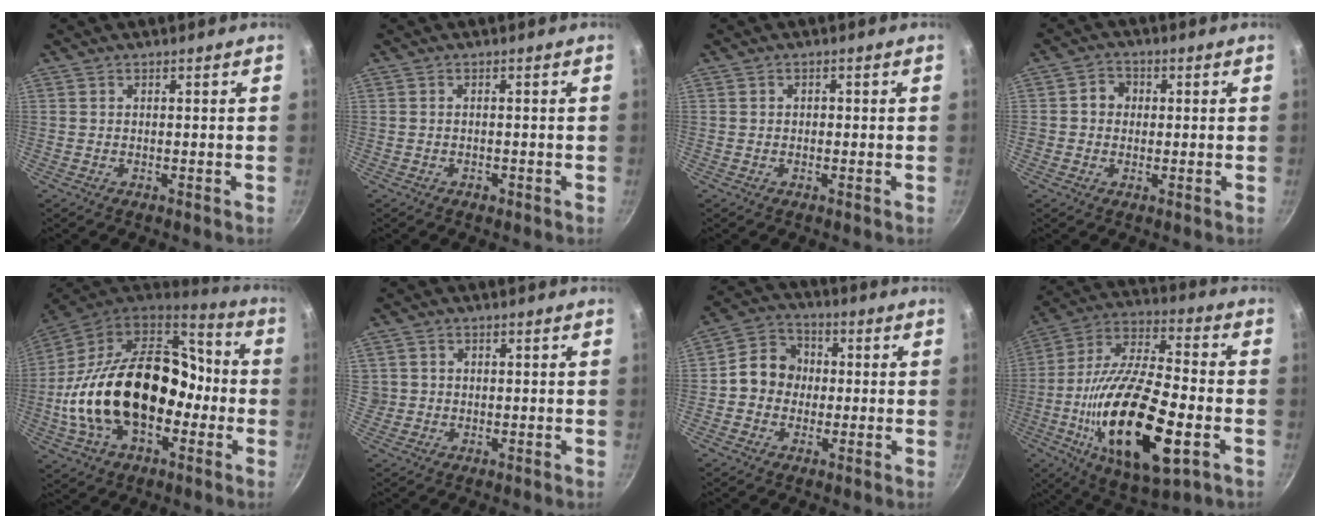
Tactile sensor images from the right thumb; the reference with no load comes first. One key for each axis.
{"total": 1.0, "fx": -0.5, "fy": 0.6, "fz": 0.5, "tx": -0.009, "ty": 0.004, "tz": -0.006}
{"total": 0.8, "fx": -0.2, "fy": 0.7, "fz": 0.3, "tx": -0.003, "ty": 0.003, "tz": -0.005}
{"total": 3.9, "fx": 0.1, "fy": 3.6, "fz": 1.5, "tx": 0.002, "ty": 0.009, "tz": -0.005}
{"total": 29.6, "fx": -3.9, "fy": 18.9, "fz": 22.4, "tx": -0.374, "ty": 0.060, "tz": -0.064}
{"total": 2.5, "fx": 0.3, "fy": 2.5, "fz": 0.6, "tx": 0.004, "ty": 0.012, "tz": 0.007}
{"total": 9.0, "fx": -0.2, "fy": 8.0, "fz": 4.1, "tx": -0.035, "ty": 0.022, "tz": -0.024}
{"total": 26.6, "fx": -6.9, "fy": 10.3, "fz": 23.6, "tx": -0.427, "ty": 0.017, "tz": -0.122}